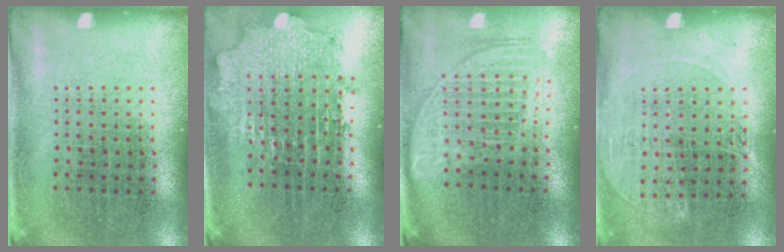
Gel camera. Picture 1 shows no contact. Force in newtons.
{"total": 2.0, "press": 1.6, "slide": 1.3}
{"total": 1.7, "press": 1.4, "slide": 0.9}
{"total": 1.3, "press": 1.0, "slide": 0.7}